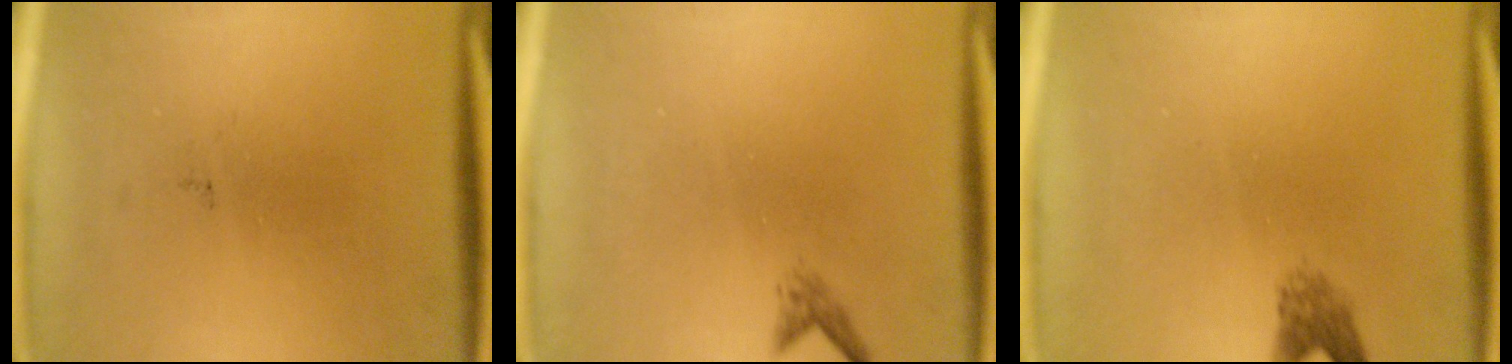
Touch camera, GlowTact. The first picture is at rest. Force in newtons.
{"total": 1.0}
{"total": 2.1}